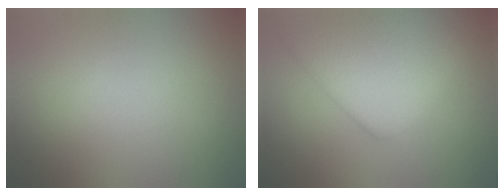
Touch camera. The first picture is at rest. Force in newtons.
{"total": 7.4, "press": 7.4, "slide": 0.2}